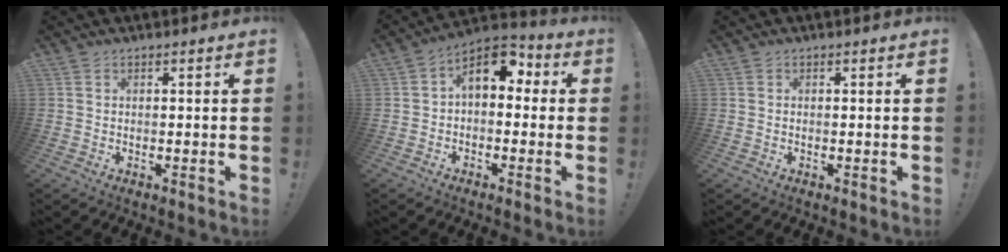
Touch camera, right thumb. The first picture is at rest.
{"total": 10.0, "force": [2.7, 6.2, 7.4], "torque": [-0.114, -0.003, 0.054]}
{"total": 0.0}